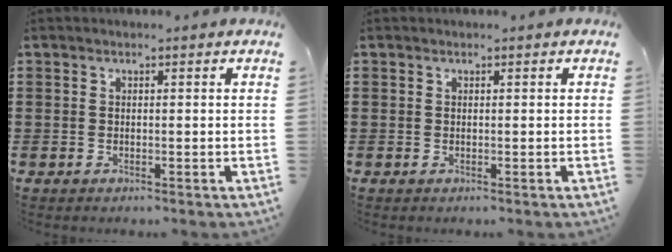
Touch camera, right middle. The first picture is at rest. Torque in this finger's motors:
{"motor_torque": [0.00, 0.02, -0.02, 0.00]}